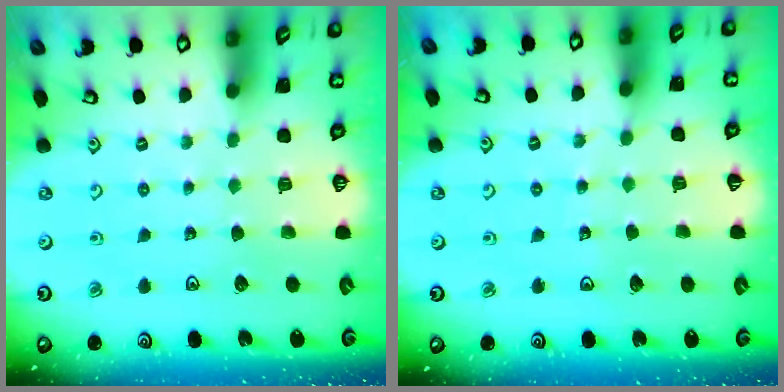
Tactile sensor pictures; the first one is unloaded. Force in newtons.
{"total": 4.0, "press": 4.0, "slide": 0.4}